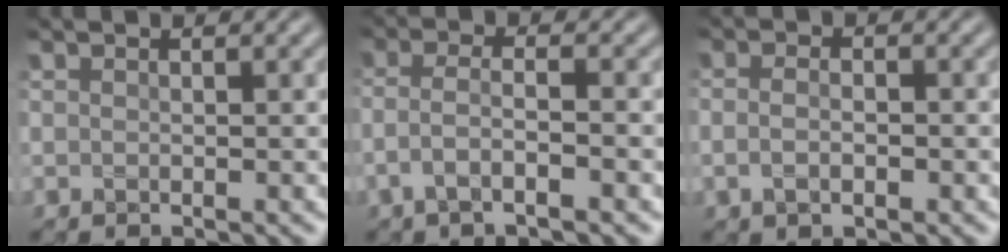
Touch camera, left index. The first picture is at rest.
{"total": 3.4, "force": [-1.4, 0.9, 2.9], "torque": [-0.054, 0.003, -0.037]}
{"total": 2.3, "force": [-0.5, 1.2, 2.0], "torque": [-0.034, -0.003, -0.014]}